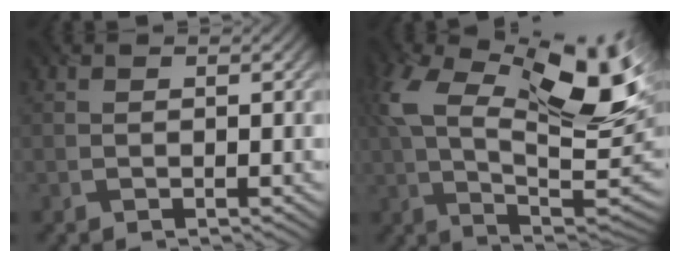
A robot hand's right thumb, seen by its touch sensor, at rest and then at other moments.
{"total": 18.6, "force": [5.7, 9.2, 15.2], "torque": [-0.295, 0.009, 0.096]}